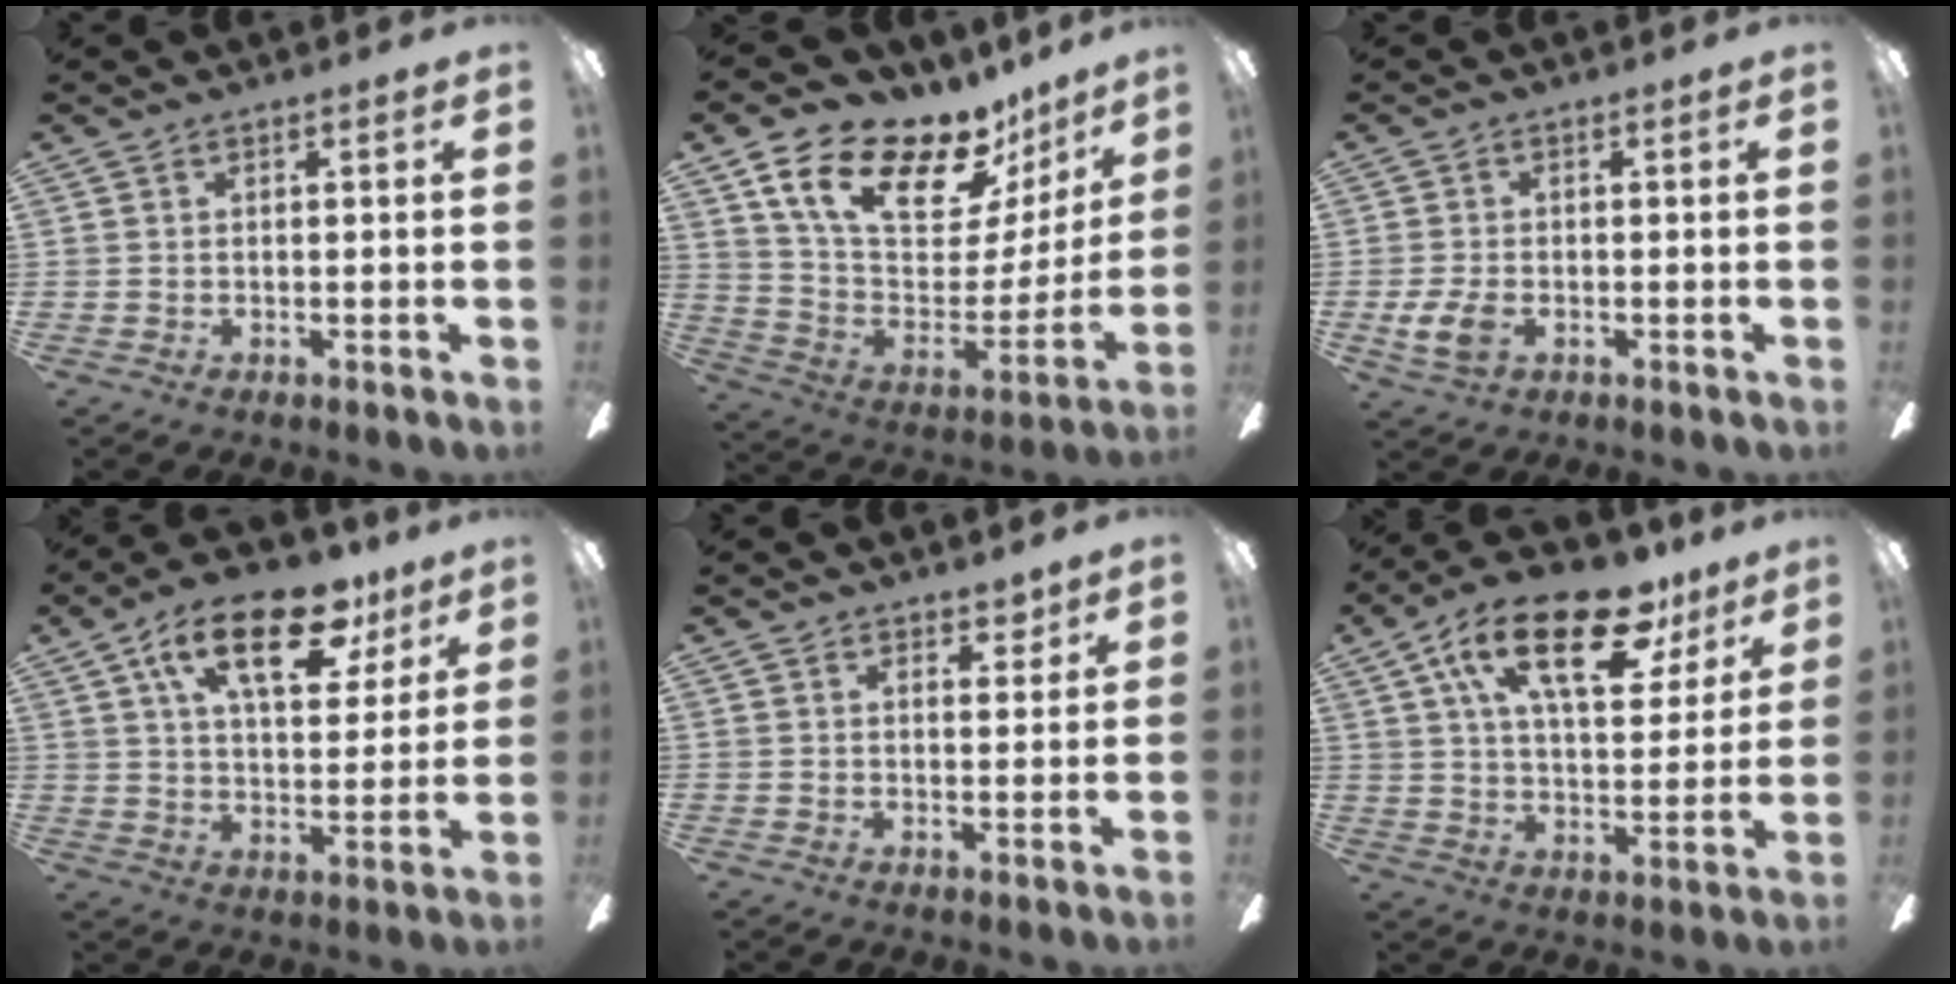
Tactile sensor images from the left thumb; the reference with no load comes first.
{"total": 21.6, "force": [14.7, 10.5, 11.8], "torque": [-0.185, -0.093, 0.259]}
{"total": 5.6, "force": [-1.5, 3.4, 4.2], "torque": [-0.099, -0.001, -0.031]}
{"total": 19.3, "force": [10.1, 9.2, 13.6], "torque": [-0.211, -0.027, 0.166]}
{"total": 3.1, "force": [2.6, 1.5, 0.7], "torque": [0.006, -0.012, 0.045]}
{"total": 21.6, "force": [11.6, 9.8, 15.4], "torque": [-0.247, -0.039, 0.190]}